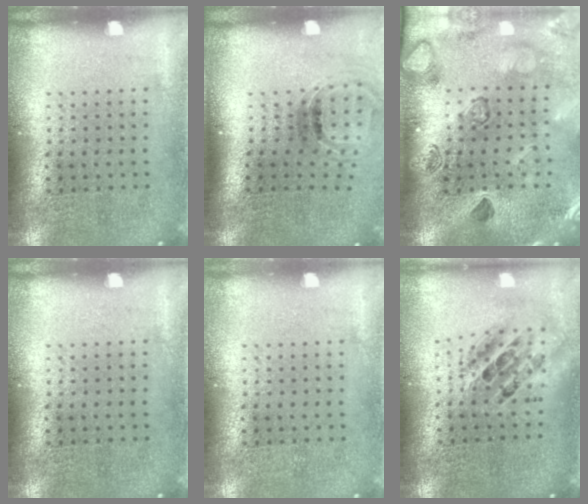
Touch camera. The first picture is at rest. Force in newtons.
{"total": 1.0, "press": 0.8, "slide": 0.5}
{"total": 2.3, "press": 2.3, "slide": 0.5}
{"total": 0.0}
{"total": 0.0}
{"total": 1.8, "press": 1.4, "slide": 1.1}